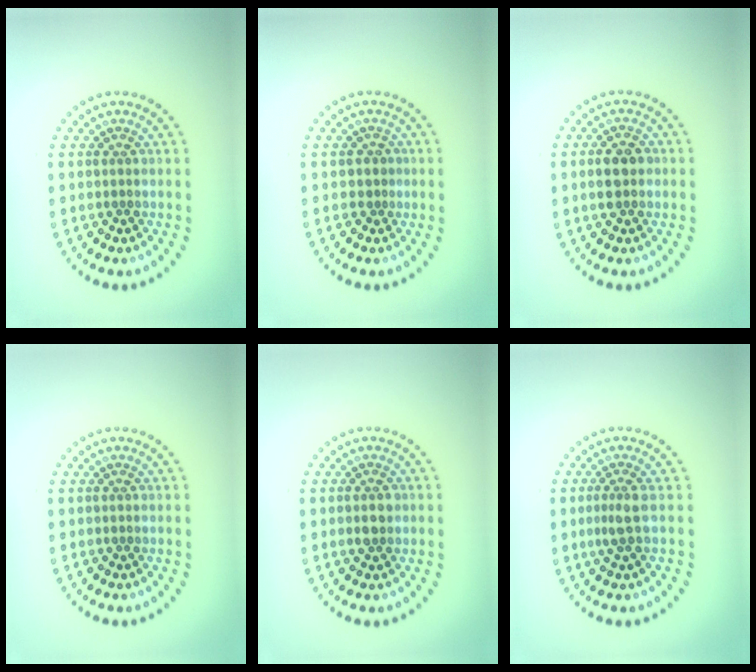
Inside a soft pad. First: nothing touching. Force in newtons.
{"total": 0.8, "press": 0.6, "slide": 0.5}
{"total": 2.5, "press": 2.5, "slide": 0.2}
{"total": 0.0}
{"total": 1.9, "press": 1.9, "slide": 0.1}
{"total": 1.7, "press": 1.4, "slide": 1.1}